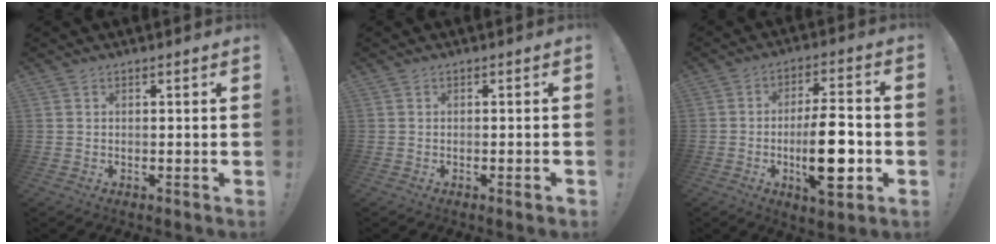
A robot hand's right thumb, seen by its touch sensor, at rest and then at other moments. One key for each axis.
{"total": 1.0, "fx": -0.5, "fy": -0.1, "fz": 0.8, "tx": -0.016, "ty": 0.003, "tz": -0.008}
{"total": 16.5, "fx": -3.5, "fy": 5.1, "fz": 15.4, "tx": -0.249, "ty": 0.002, "tz": -0.058}